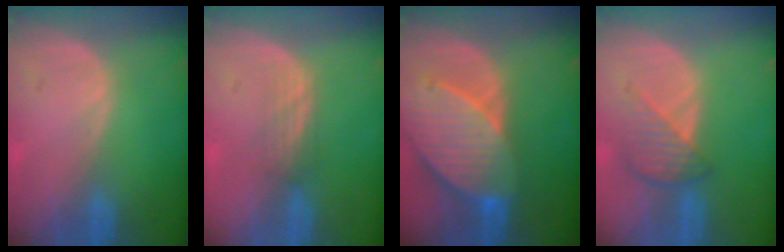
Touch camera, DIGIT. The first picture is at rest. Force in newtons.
{"total": 2.1, "press": 2.1, "slide": 0.3}
{"total": 10.3, "press": 9.1, "slide": 4.9}
{"total": 4.5, "press": 4.2, "slide": 1.7}